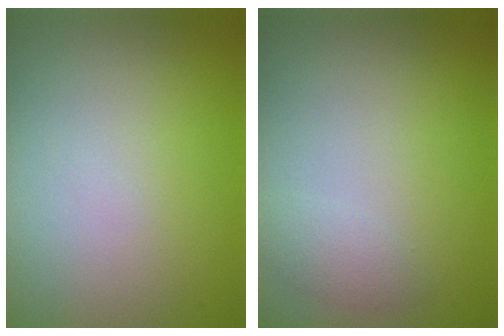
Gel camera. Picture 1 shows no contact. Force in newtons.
{"total": 1.2, "press": 1.2, "slide": 0.1}